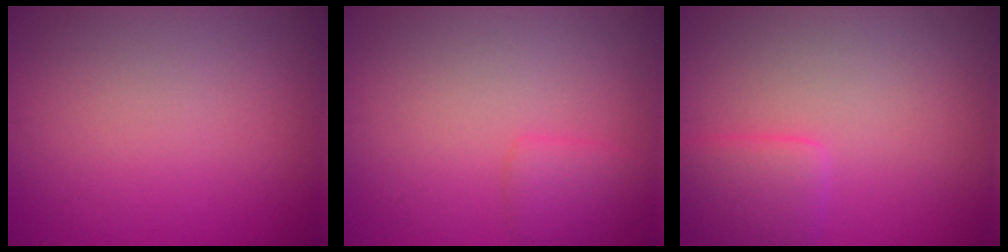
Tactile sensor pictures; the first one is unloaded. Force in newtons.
{"total": 1.6, "press": 1.6, "slide": 0.0}
{"total": 2.6, "press": 2.5, "slide": 0.2}